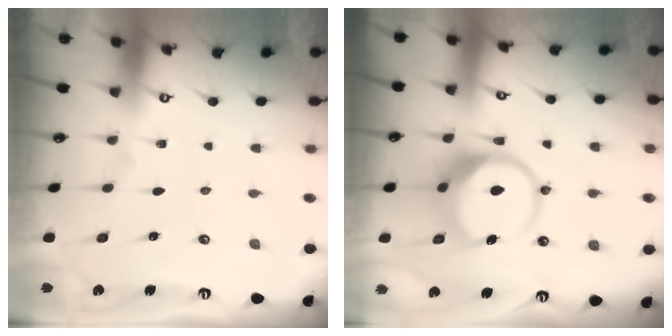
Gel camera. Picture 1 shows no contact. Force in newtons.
{"total": 11.2, "press": 11.1, "slide": 1.4}